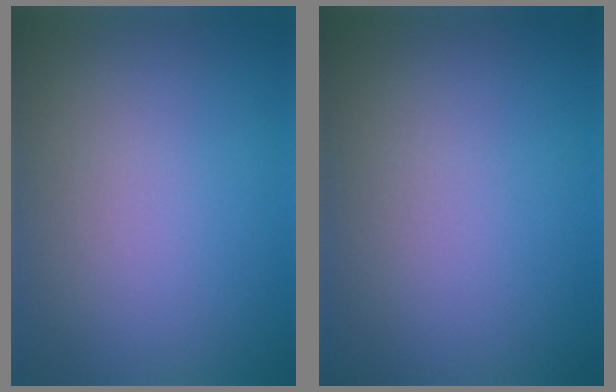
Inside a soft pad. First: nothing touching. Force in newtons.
{"total": 0.0}